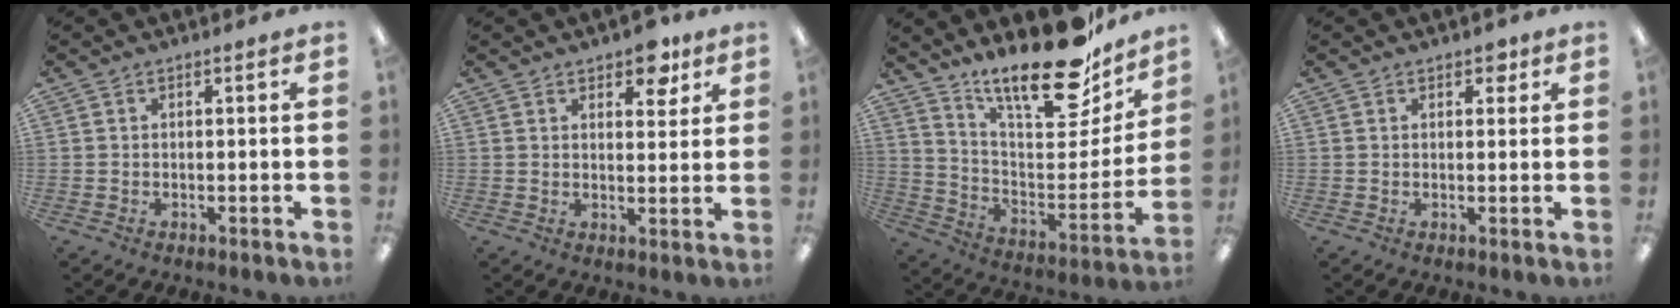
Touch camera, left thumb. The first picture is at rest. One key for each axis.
{"total": 6.3, "fx": 4.6, "fy": 3.0, "fz": 3.0, "tx": -0.023, "ty": -0.024, "tz": 0.076}
{"total": 22.9, "fx": 18.2, "fy": 6.9, "fz": 12.0, "tx": -0.181, "ty": -0.132, "tz": 0.309}
{"total": 2.7, "fx": 1.6, "fy": 1.5, "fz": 1.4, "tx": -0.006, "ty": -0.005, "tz": 0.023}